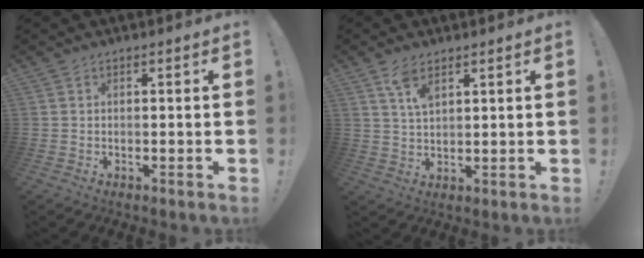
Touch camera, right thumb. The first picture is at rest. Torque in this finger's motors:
{"motor_torque": [-0.31, 0.42, 0.55, 0.27, 0.01]}